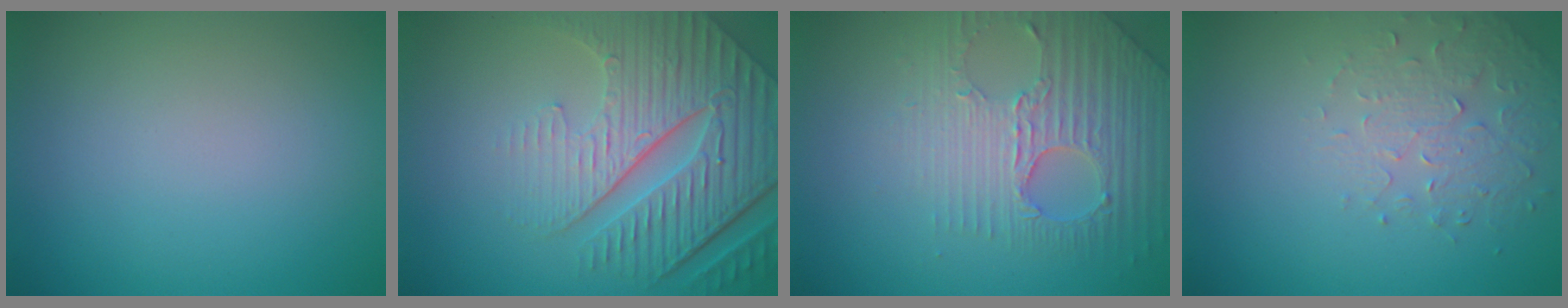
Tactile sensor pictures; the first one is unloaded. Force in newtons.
{"total": 8.7, "press": 6.1, "slide": 6.1}
{"total": 4.0, "press": 3.8, "slide": 1.1}
{"total": 1.9, "press": 1.5, "slide": 1.1}